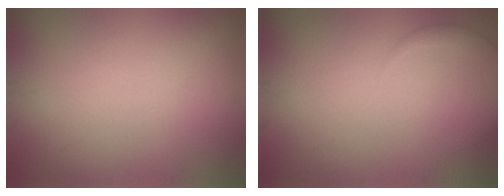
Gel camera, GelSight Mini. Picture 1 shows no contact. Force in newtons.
{"total": 1.8, "press": 1.8, "slide": 0.1}